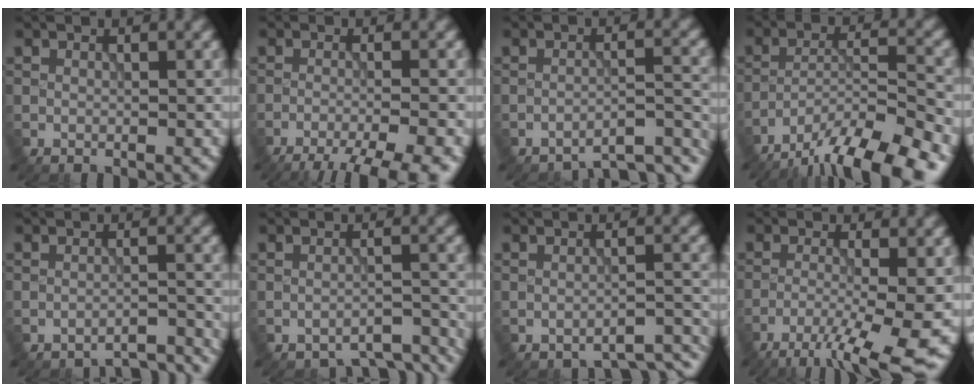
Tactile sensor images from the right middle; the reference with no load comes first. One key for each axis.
{"total": 9.2, "fx": -7.7, "fy": 1.9, "fz": 4.7, "tx": -0.063, "ty": -0.015, "tz": -0.102}
{"total": 5.0, "fx": -4.8, "fy": 0.6, "fz": 1.6, "tx": -0.016, "ty": -0.002, "tz": -0.067}
{"total": 11.6, "fx": -9.5, "fy": 2.3, "fz": 6.3, "tx": -0.098, "ty": -0.011, "tz": -0.153}
{"total": 4.1, "fx": -4.1, "fy": 0.4, "fz": 0.5, "tx": -0.002, "ty": 0.003, "tz": -0.048}
{"total": 4.7, "fx": -4.4, "fy": 1.2, "fz": 1.2, "tx": -0.010, "ty": -0.016, "tz": -0.042}
{"total": 2.8, "fx": -2.6, "fy": 0.4, "fz": 0.8, "tx": -0.005, "ty": -0.004, "tz": -0.033}
{"total": 6.7, "fx": -3.9, "fy": 0.8, "fz": 5.3, "tx": -0.083, "ty": -0.006, "tz": -0.073}